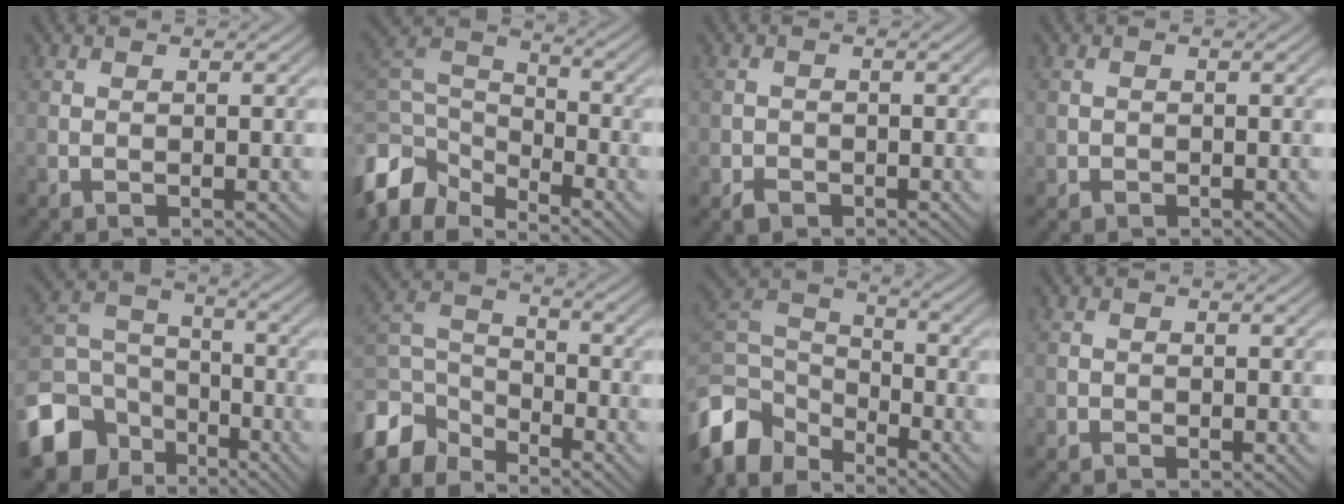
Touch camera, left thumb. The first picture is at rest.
{"total": 10.0, "force": [-6.6, 5.1, 5.6], "torque": [-0.134, -0.005, -0.140]}
{"total": 1.8, "force": [-1.1, 1.4, 0.5], "torque": [-0.003, -0.003, -0.025]}
{"total": 1.1, "force": [-0.4, 1.0, 0.1], "torque": [0.003, -0.006, -0.012]}
{"total": 11.7, "force": [-6.4, 8.3, 5.1], "torque": [-0.144, -0.021, -0.132]}
{"total": 9.6, "force": [-7.0, 4.8, 4.5], "torque": [-0.111, -0.011, -0.155]}
{"total": 10.2, "force": [-6.6, 5.8, 5.2], "torque": [-0.135, -0.007, -0.145]}
{"total": 0.8, "force": [-0.5, 0.7, 0.1], "torque": [0.001, -0.003, -0.011]}